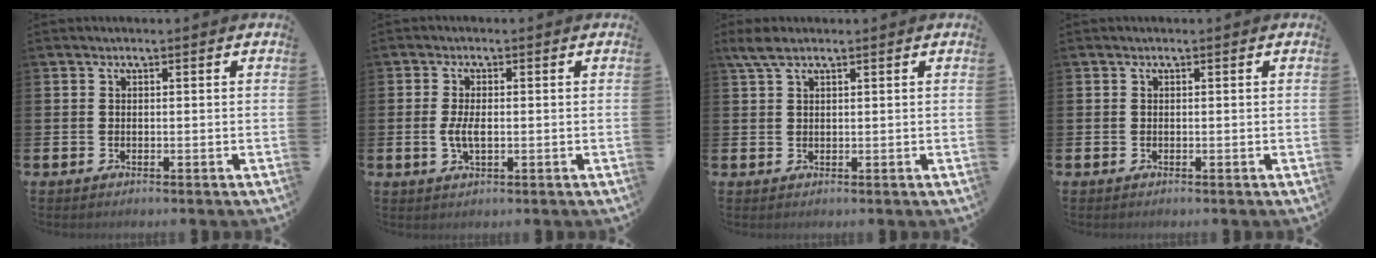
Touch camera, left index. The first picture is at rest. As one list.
[{"total": 2.9, "force": [-0.3, 1.3, 2.6], "torque": [-0.050, 0.003, -0.007]}, {"total": 2.8, "force": [1.8, 1.0, 1.8], "torque": [-0.038, 0.006, 0.033]}, {"total": 0.0}]